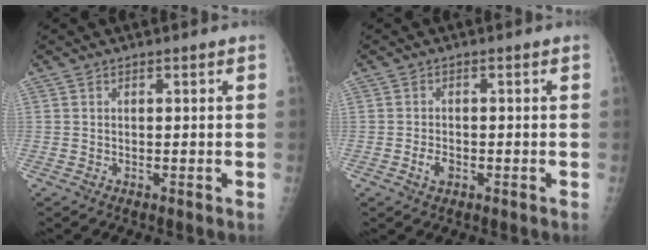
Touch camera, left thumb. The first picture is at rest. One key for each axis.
{"total": 2.4, "fx": -0.9, "fy": 1.6, "fz": 1.5, "tx": -0.025, "ty": 0.002, "tz": -0.014}